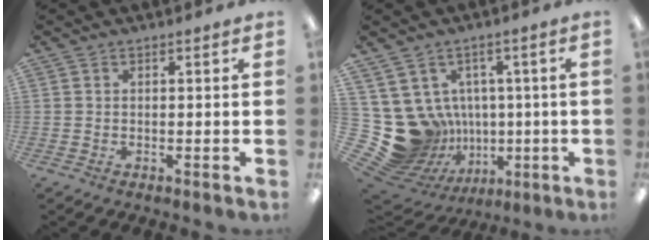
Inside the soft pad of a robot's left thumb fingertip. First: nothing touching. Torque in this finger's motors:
{"motor_torque": [-0.18, 0.29, 0.20, -0.35, 0.03]}